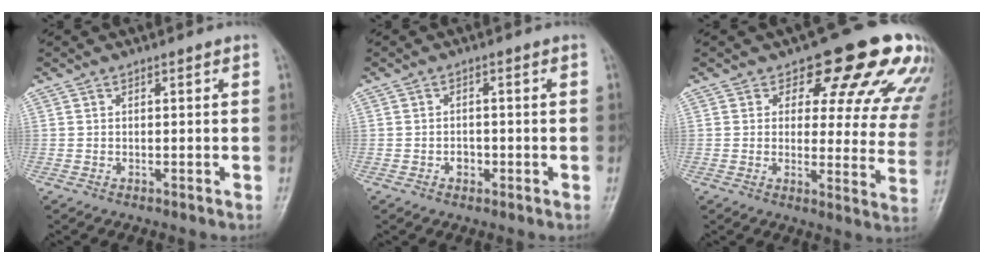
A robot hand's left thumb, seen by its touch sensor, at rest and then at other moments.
{"total": 1.9, "force": [-0.8, 1.6, 0.7], "torque": [0.004, 0.008, -0.015]}
{"total": 17.6, "force": [12.0, 7.8, 10.2], "torque": [-0.062, -0.055, 0.125]}